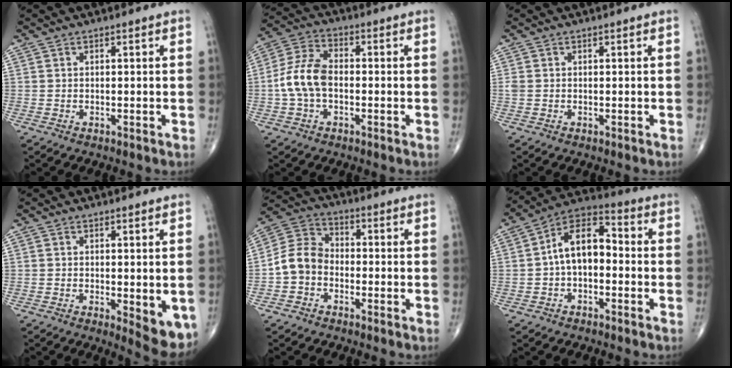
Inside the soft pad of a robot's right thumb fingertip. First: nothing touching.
{"total": 9.3, "force": [-1.2, 5.7, 7.2], "torque": [-0.148, 0.029, -0.032]}
{"total": 0.9, "force": [0.0, 0.7, 0.5], "torque": [-0.014, 0.002, 0.000]}
{"total": 6.8, "force": [-1.3, 2.5, 6.2], "torque": [-0.070, -0.017, -0.012]}
{"total": 7.9, "force": [-2.1, 6.4, 4.1], "torque": [-0.065, 0.033, -0.054]}
{"total": 10.6, "force": [-0.7, 6.3, 8.5], "torque": [-0.124, 0.041, -0.028]}